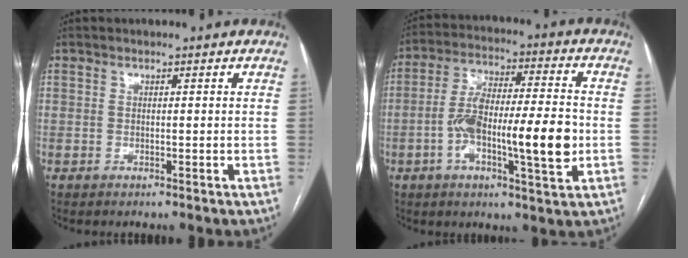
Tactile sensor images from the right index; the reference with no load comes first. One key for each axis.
{"total": 15.1, "fx": -3.0, "fy": 3.1, "fz": 14.5, "tx": -0.253, "ty": 0.013, "tz": -0.051}